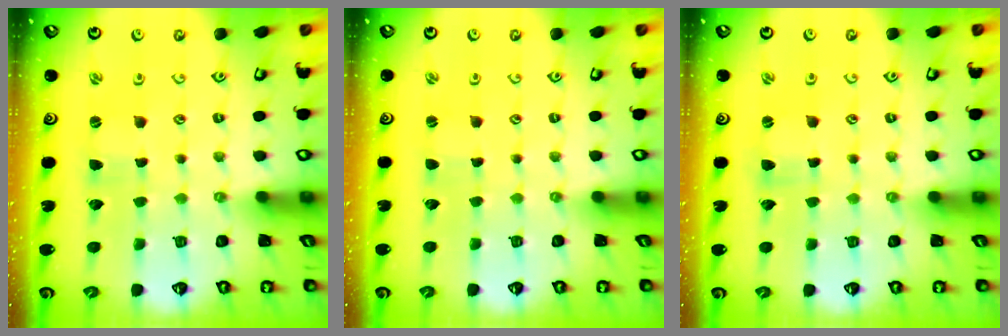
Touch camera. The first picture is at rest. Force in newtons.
{"total": 0.0}
{"total": 0.0}